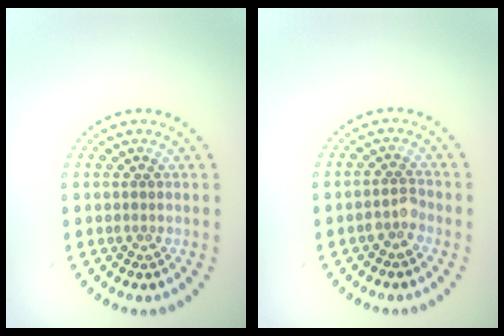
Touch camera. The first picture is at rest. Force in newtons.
{"total": 1.6, "press": 1.3, "slide": 0.9}